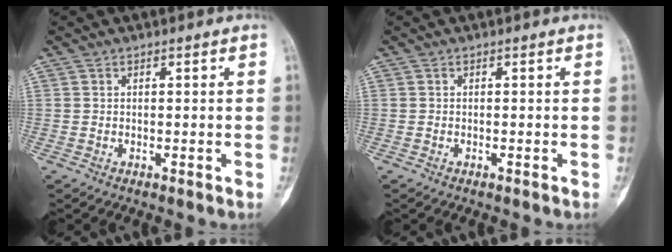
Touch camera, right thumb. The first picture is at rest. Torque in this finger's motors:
{"motor_torque": [0.14, 0.08, 0.12, -0.22, 0.11]}